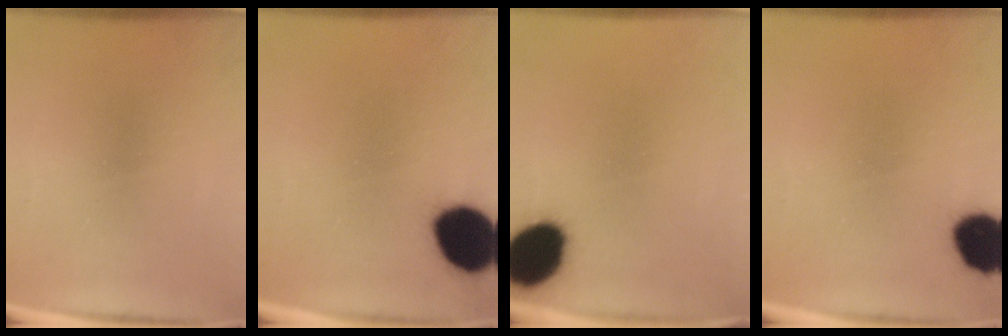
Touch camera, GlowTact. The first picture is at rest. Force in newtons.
{"total": 15.3}
{"total": 13.6}
{"total": 10.6}